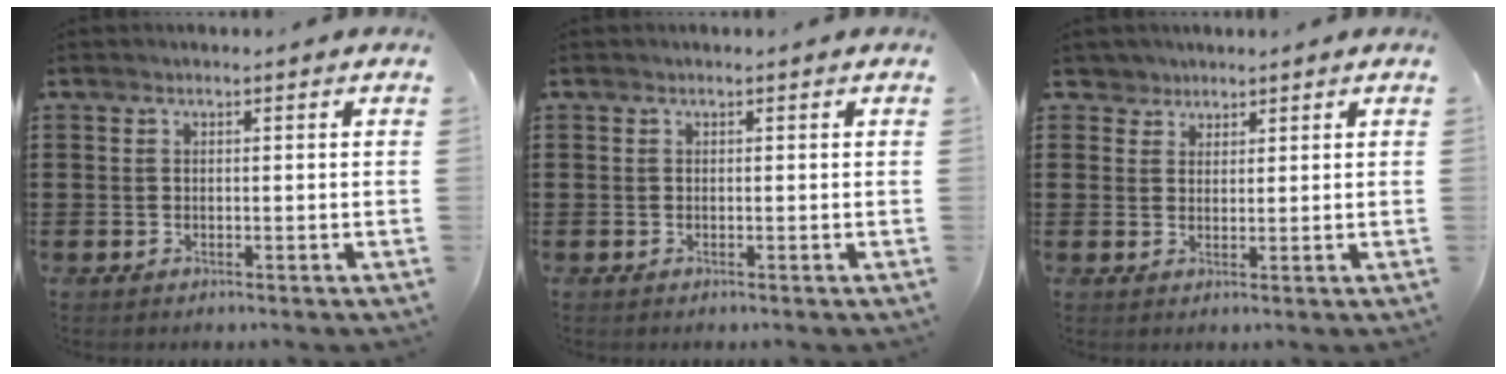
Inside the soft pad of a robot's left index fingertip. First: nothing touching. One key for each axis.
{"total": 0.0}
{"total": 2.8, "fx": 2.0, "fy": 1.9, "fz": -0.2, "tx": -0.004, "ty": 0.008, "tz": 0.035}